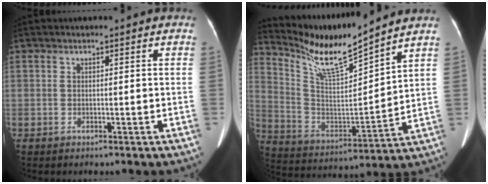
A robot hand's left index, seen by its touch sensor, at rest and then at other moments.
{"total": 12.4, "force": [11.5, -0.4, 4.7], "torque": [-0.108, -0.008, 0.221]}